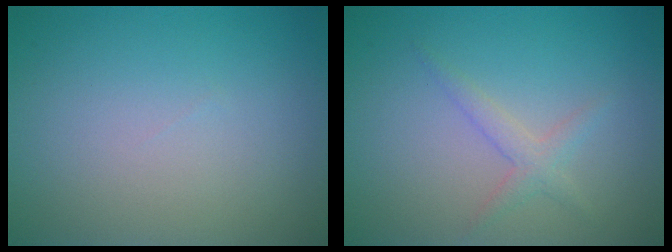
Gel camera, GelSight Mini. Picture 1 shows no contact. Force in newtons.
{"total": 1.6, "press": 1.6, "slide": 0.1}